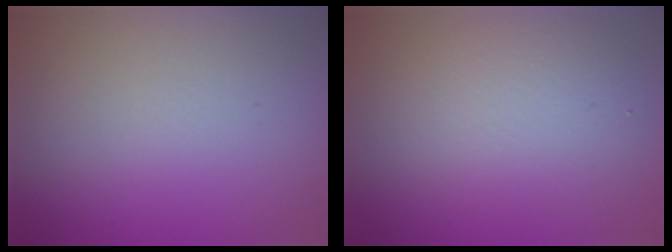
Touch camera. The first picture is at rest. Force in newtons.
{"total": 4.3, "press": 4.3, "slide": 0.4}